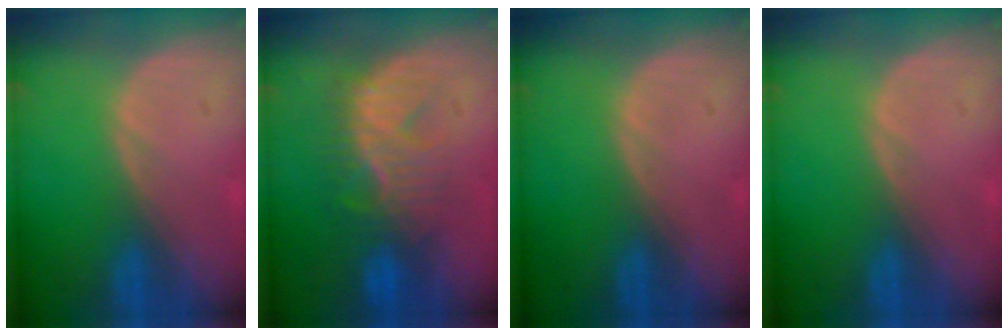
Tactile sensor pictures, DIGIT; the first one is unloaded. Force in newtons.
{"total": 8.3, "press": 8.2, "slide": 1.5}
{"total": 0.0}
{"total": 0.0}